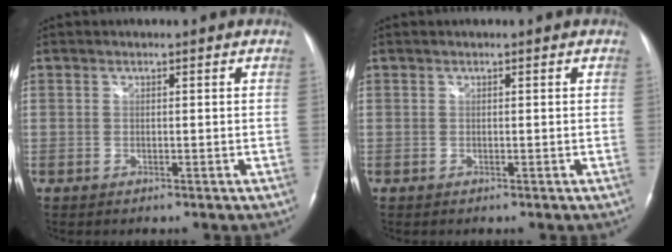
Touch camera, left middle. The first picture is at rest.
{"total": 0.0}